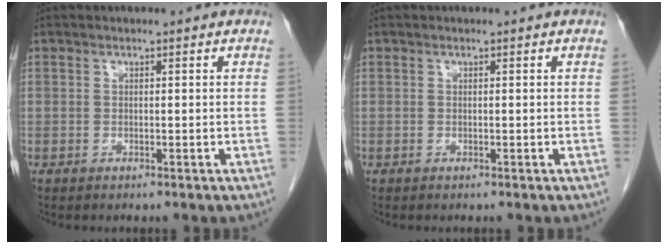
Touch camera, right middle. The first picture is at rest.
{"total": 0.0}